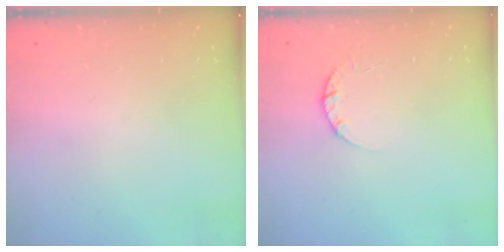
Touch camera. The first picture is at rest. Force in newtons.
{"total": 2.4, "press": 2.4, "slide": 0.3}